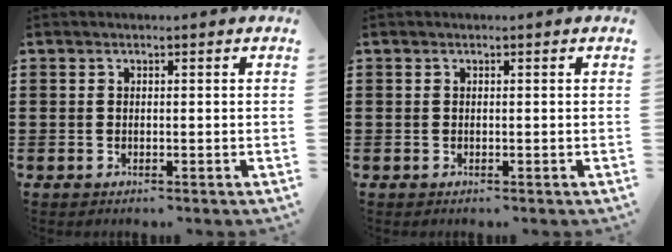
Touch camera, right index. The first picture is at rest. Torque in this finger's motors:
{"motor_torque": [-0.33, 0.53, 0.00, 0.00]}